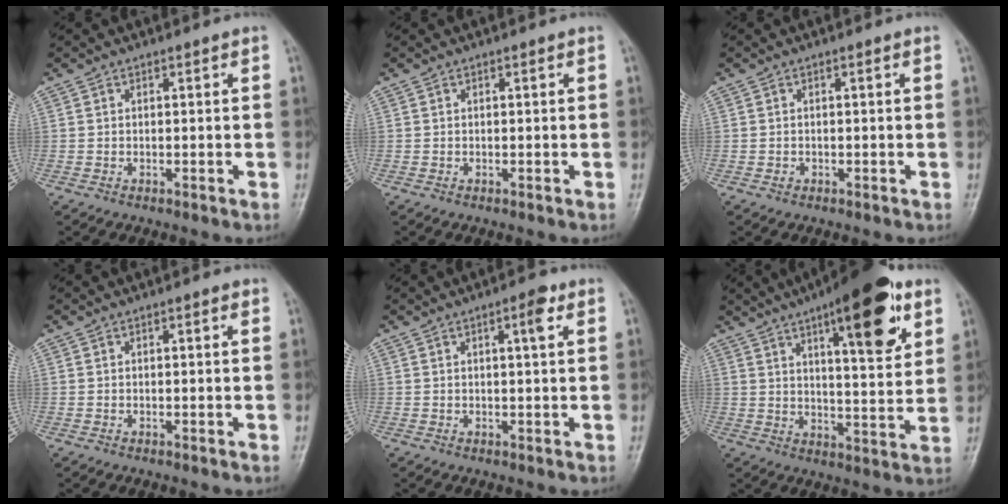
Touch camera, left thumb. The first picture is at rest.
{"total": 0.0}
{"total": 0.6, "force": [-0.2, 0.5, 0.2], "torque": [-0.002, 0.006, -0.004]}
{"total": 0.8, "force": [0.4, 0.2, 0.7], "torque": [-0.013, 0.001, 0.003]}
{"total": 3.3, "force": [1.4, 0.6, 2.9], "torque": [-0.043, -0.002, 0.019]}
{"total": 18.4, "force": [9.5, 5.4, 14.8], "torque": [-0.184, -0.036, 0.138]}